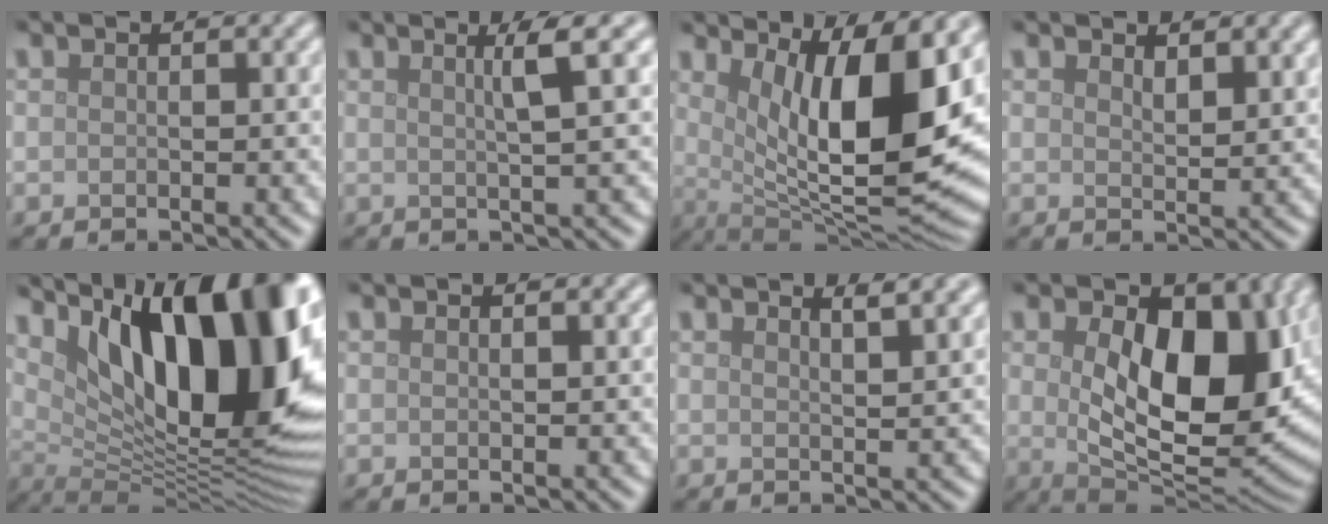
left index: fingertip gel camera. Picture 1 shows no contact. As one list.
[{"total": 3.2, "force": [1.1, 0.4, 3.0], "torque": [-0.043, 0.012, 0.013]}, {"total": 14.3, "force": [3.9, 4.6, 13.0], "torque": [-0.168, -0.008, 0.072]}, {"total": 1.9, "force": [1.5, 0.6, 1.0], "torque": [-0.017, -0.003, 0.029]}, {"total": 17.4, "force": [6.5, 7.4, 14.4], "torque": [-0.180, 0.013, 0.106]}, {"total": 0.0}, {"total": 2.6, "force": [1.9, 0.6, 1.6], "torque": [-0.007, 0.009, 0.018]}, {"total": 13.1, "force": [1.9, 7.2, 10.7], "torque": [-0.150, -0.018, 0.039]}]